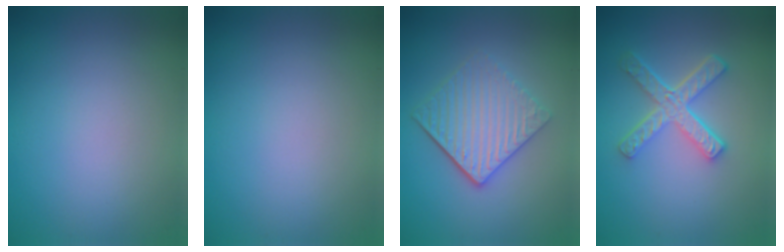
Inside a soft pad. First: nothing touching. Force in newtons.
{"total": 0.0}
{"total": 4.8, "press": 3.6, "slide": 3.2}
{"total": 4.5, "press": 3.3, "slide": 3.1}